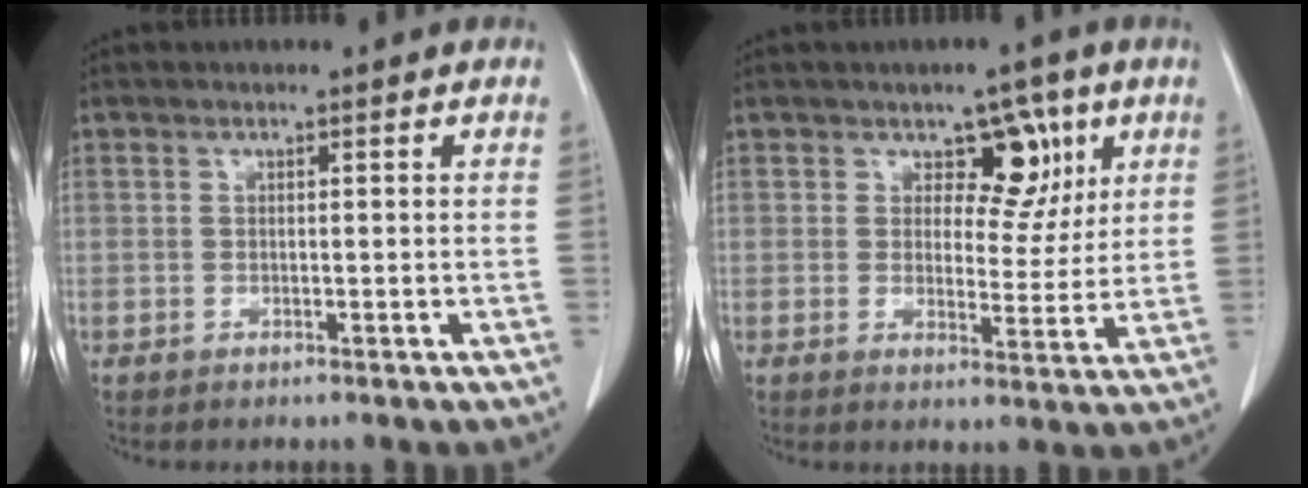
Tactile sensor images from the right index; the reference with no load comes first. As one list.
[{"total": 6.6, "force": [3.2, 4.1, 4.2], "torque": [-0.039, 0.005, 0.046]}]